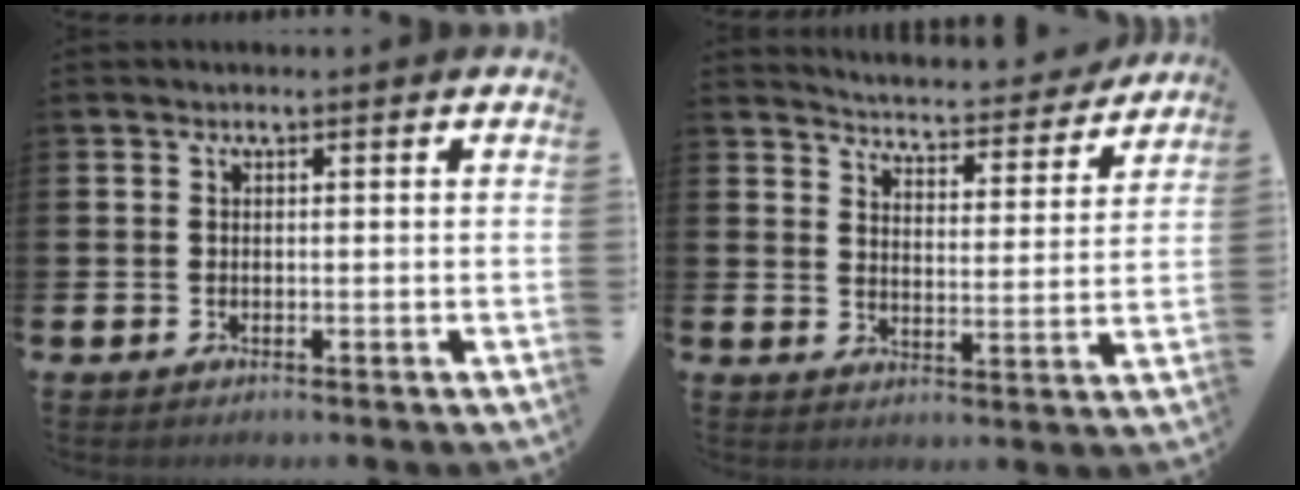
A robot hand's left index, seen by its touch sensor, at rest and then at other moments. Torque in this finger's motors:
{"motor_torque": [0.91, -1.23, 0.26, 0.03]}